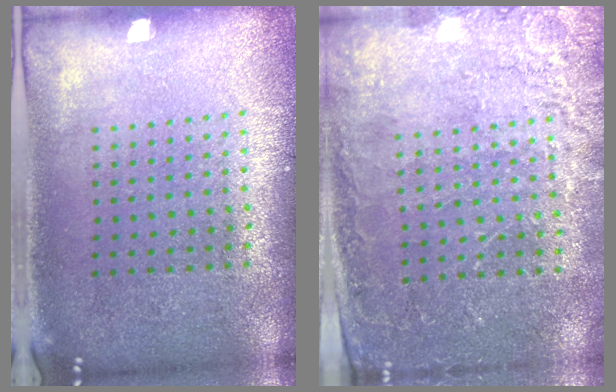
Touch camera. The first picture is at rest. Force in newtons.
{"total": 2.5, "press": 2.5, "slide": 0.5}